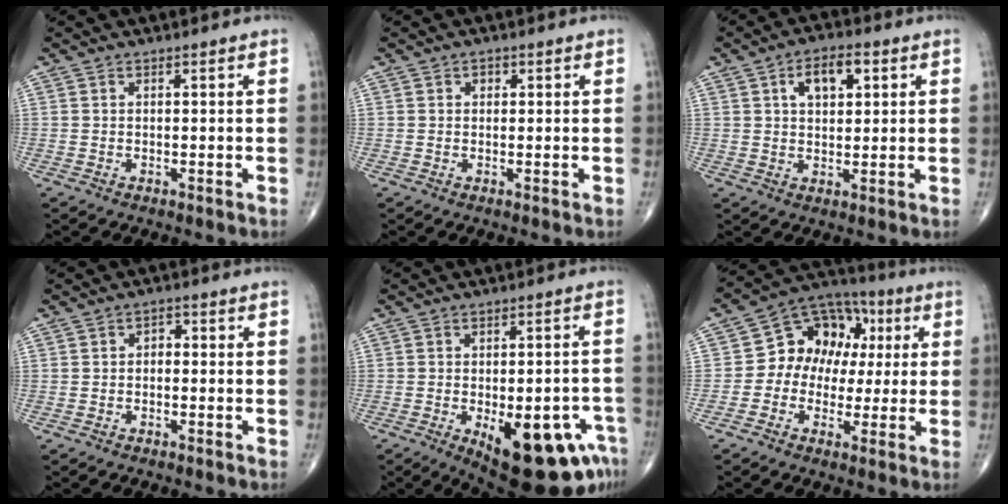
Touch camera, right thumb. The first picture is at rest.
{"total": 1.0, "force": [0.3, 0.8, 0.4], "torque": [0.004, 0.001, 0.000]}
{"total": 7.1, "force": [2.5, 3.9, 5.4], "torque": [-0.066, 0.002, 0.036]}
{"total": 1.8, "force": [-0.2, 1.3, 1.2], "torque": [-0.005, 0.008, -0.012]}
{"total": 19.0, "force": [-8.3, 7.9, 15.1], "torque": [-0.139, 0.019, -0.094]}
{"total": 13.4, "force": [1.3, 10.7, 7.9], "torque": [-0.075, 0.032, 0.008]}